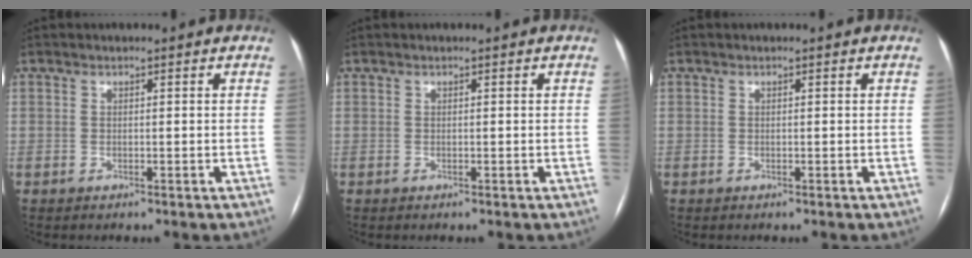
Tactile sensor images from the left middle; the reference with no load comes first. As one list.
[{"total": 0.0}, {"total": 0.0}]